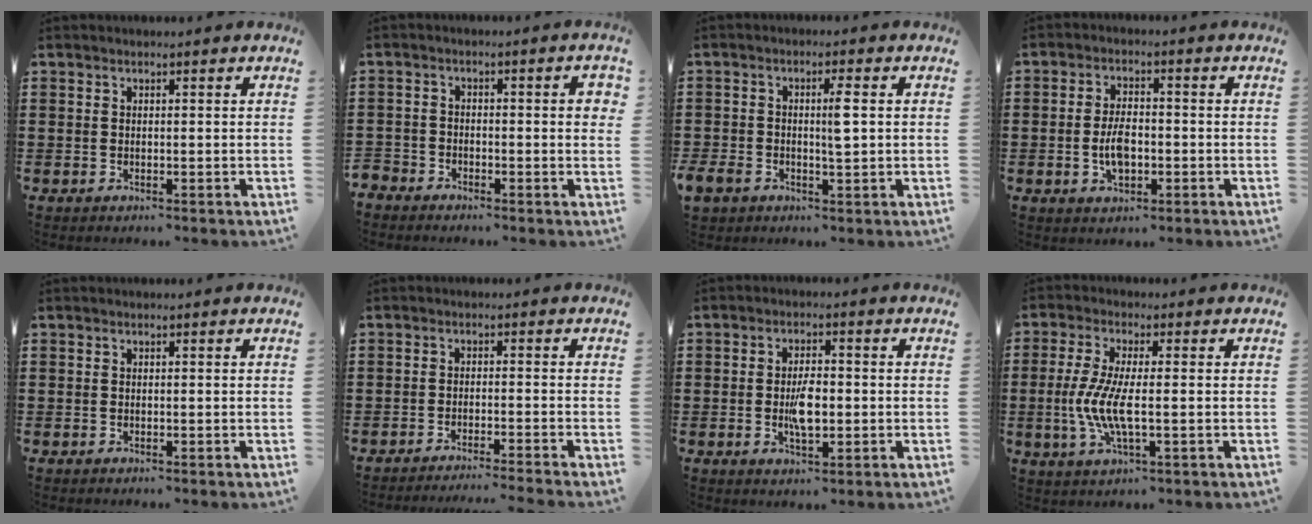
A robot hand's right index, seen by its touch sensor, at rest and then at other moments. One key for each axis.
{"total": 2.7, "fx": -2.3, "fy": 0.9, "fz": 1.2, "tx": -0.019, "ty": 0.006, "tz": -0.049}
{"total": 4.2, "fx": -0.2, "fy": 1.8, "fz": 3.7, "tx": -0.091, "ty": -0.001, "tz": -0.014}
{"total": 5.0, "fx": -1.0, "fy": 2.6, "fz": 4.2, "tx": -0.082, "ty": 0.007, "tz": -0.019}
{"total": 0.0}
{"total": 2.2, "fx": -2.0, "fy": -0.6, "fz": 0.5, "tx": -0.009, "ty": -0.001, "tz": -0.042}
{"total": 5.0, "fx": -0.5, "fy": 2.0, "fz": 4.6, "tx": -0.086, "ty": -0.004, "tz": -0.016}
{"total": 7.0, "fx": -1.2, "fy": 1.7, "fz": 6.7, "tx": -0.159, "ty": -0.015, "tz": -0.033}